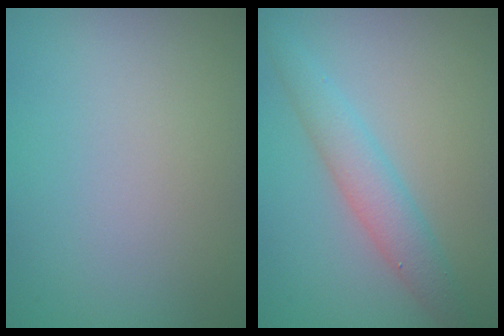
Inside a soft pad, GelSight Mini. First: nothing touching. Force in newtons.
{"total": 3.4, "press": 3.4, "slide": 0.1}